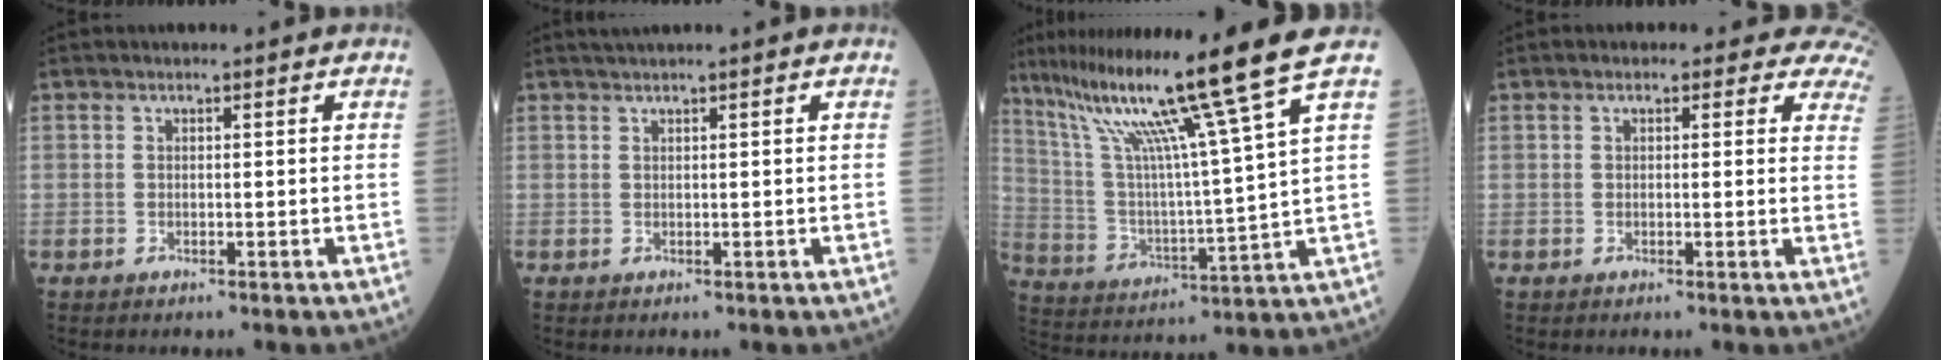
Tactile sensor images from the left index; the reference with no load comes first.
{"total": 1.3, "force": [1.0, -0.3, 0.7], "torque": [-0.015, 0.010, 0.024]}
{"total": 18.7, "force": [13.3, -3.3, 12.7], "torque": [-0.212, -0.013, 0.225]}
{"total": 8.1, "force": [6.9, 3.5, 2.3], "torque": [0.005, 0.006, 0.045]}